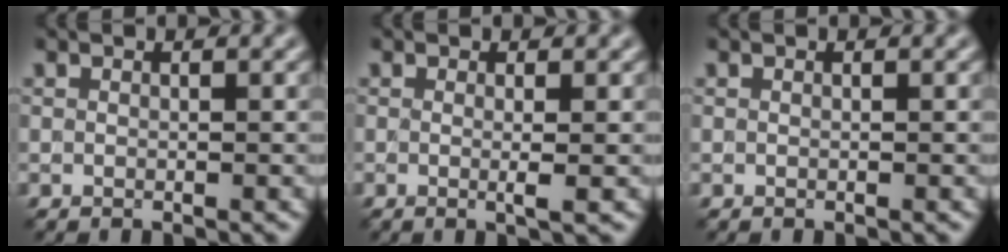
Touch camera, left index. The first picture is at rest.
{"total": 1.7, "force": [0.1, 0.4, 1.6], "torque": [-0.027, -0.004, -0.005]}
{"total": 0.0}